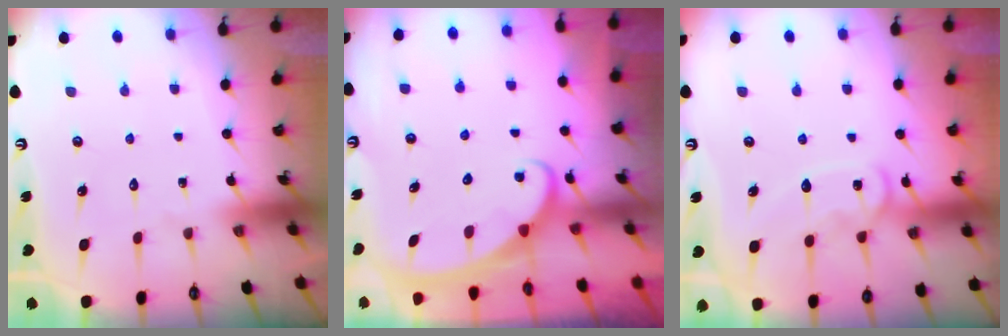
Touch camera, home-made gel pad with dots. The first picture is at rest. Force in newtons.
{"total": 2.5, "press": 2.4, "slide": 0.3}
{"total": 11.4, "press": 11.4, "slide": 1.0}